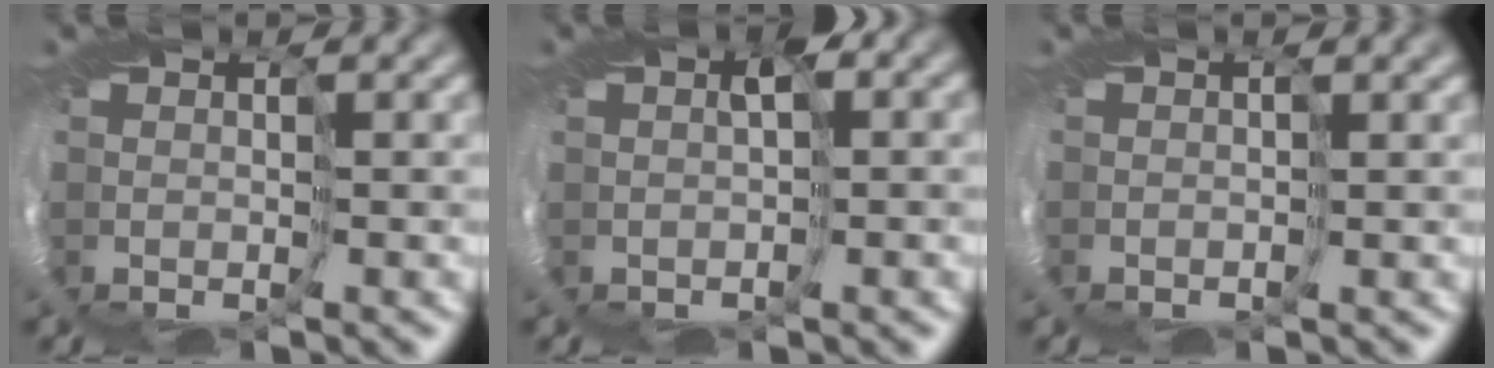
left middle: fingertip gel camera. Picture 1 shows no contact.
{"total": 2.5, "force": [0.2, 1.4, 2.0], "torque": [-0.031, 0.007, 0.008]}
{"total": 0.5, "force": [0.1, 0.2, 0.5], "torque": [-0.001, 0.007, 0.001]}